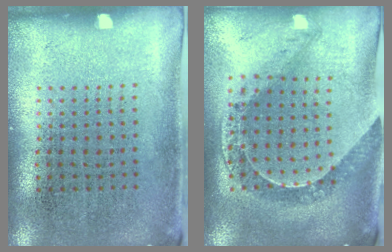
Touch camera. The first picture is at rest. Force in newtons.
{"total": 0.7, "press": 0.7, "slide": 0.1}